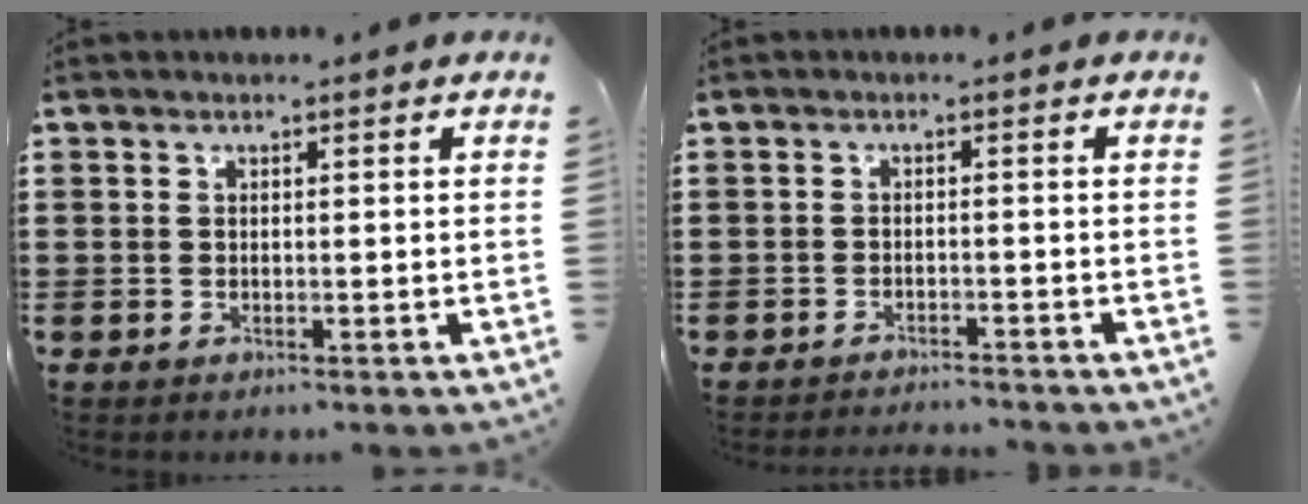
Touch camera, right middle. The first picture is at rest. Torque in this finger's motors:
{"motor_torque": [0.00, 0.00, 0.00, 0.02]}